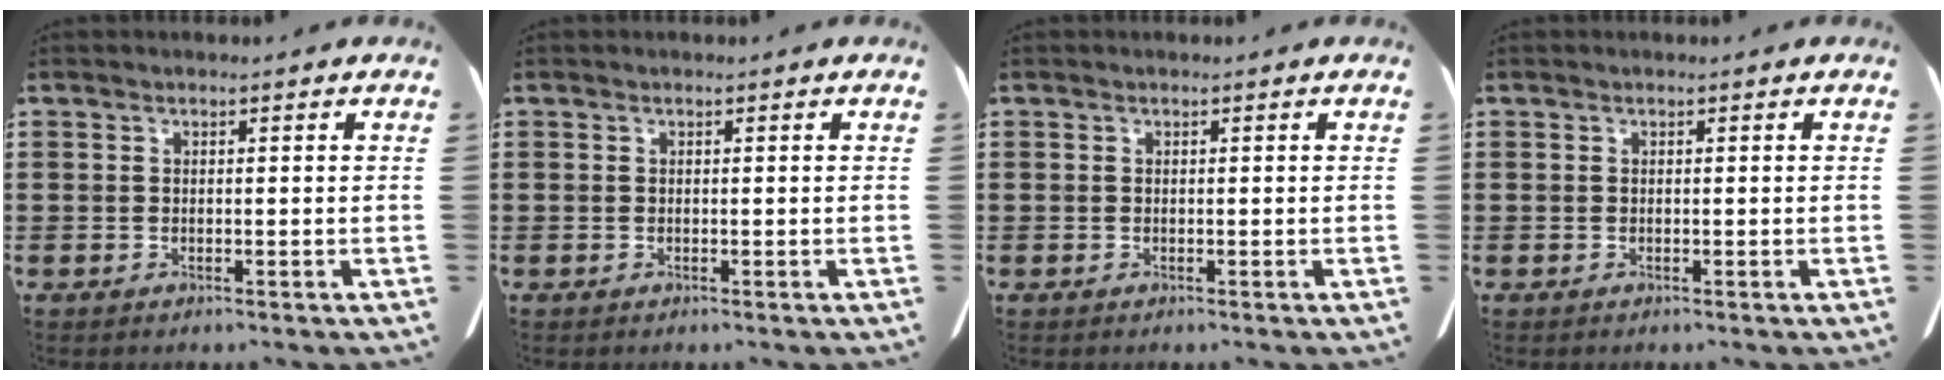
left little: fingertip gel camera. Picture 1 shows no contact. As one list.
[{"total": 0.0}, {"total": 0.0}, {"total": 0.0}]